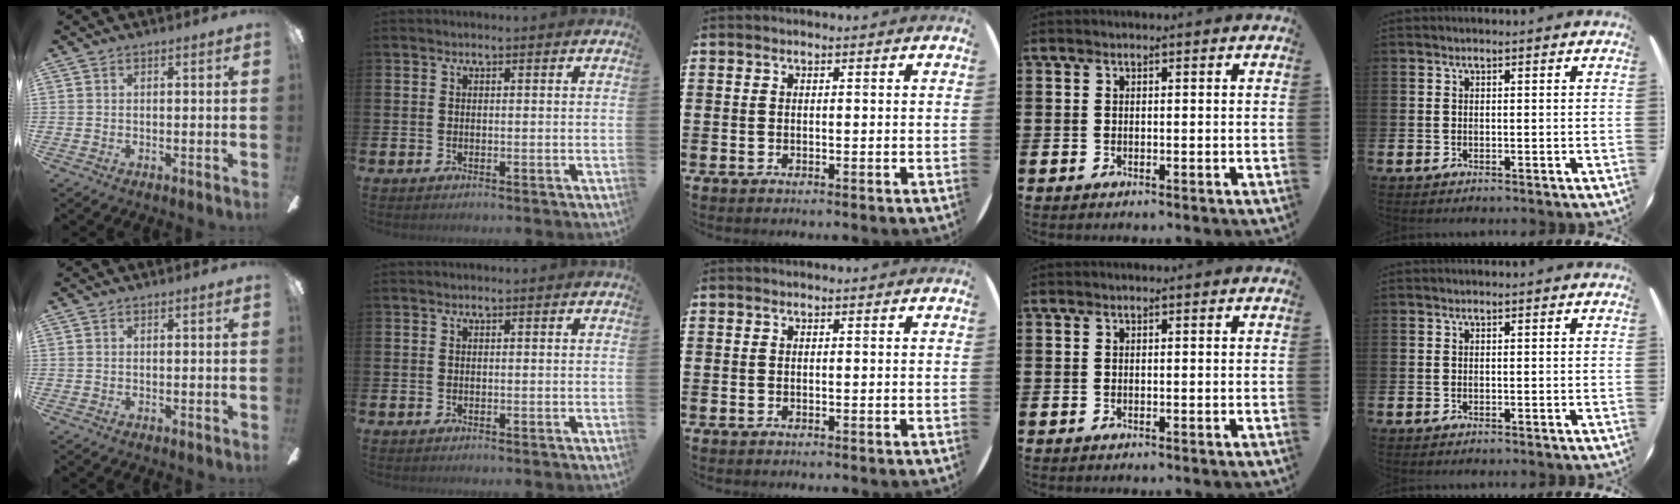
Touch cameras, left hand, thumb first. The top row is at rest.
{}